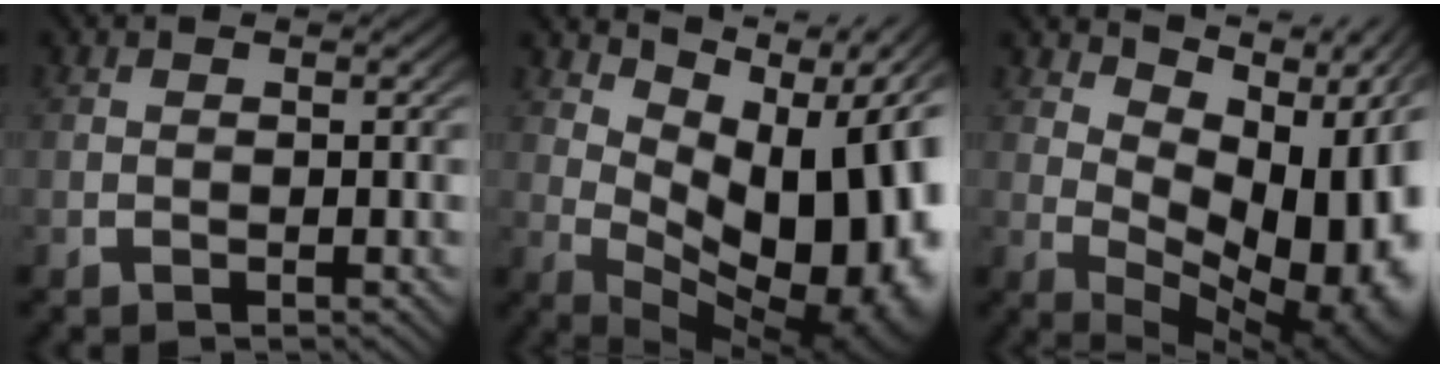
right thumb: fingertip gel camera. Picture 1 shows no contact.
{"total": 17.0, "force": [1.3, 10.2, 13.5], "torque": [-0.210, -0.034, 0.041]}
{"total": 14.4, "force": [1.6, 8.2, 11.7], "torque": [-0.171, -0.033, 0.049]}